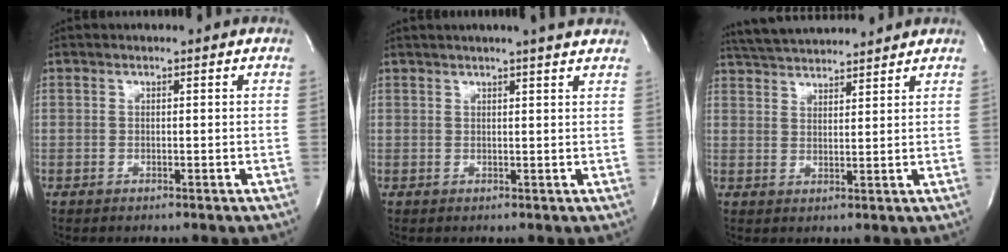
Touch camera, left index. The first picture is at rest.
{"total": 7.2, "force": [6.2, -0.2, 3.6], "torque": [-0.057, 0.013, 0.066]}
{"total": 10.2, "force": [9.7, 0.9, 3.0], "torque": [-0.064, 0.025, 0.156]}